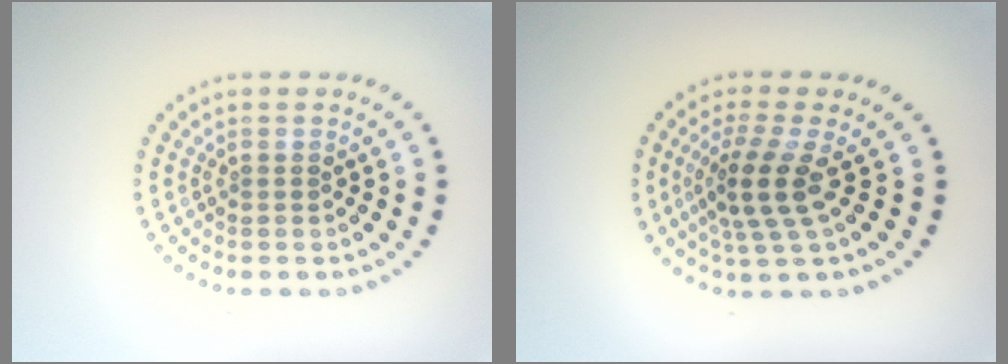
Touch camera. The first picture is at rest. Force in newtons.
{"total": 3.8, "press": 2.9, "slide": 2.5}